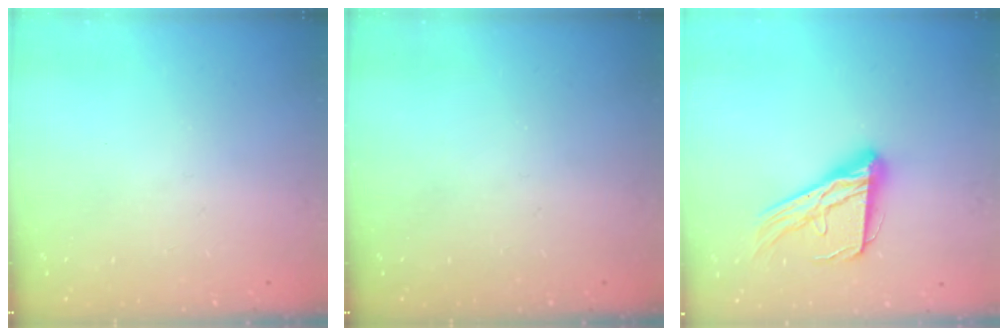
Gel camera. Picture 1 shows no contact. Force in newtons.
{"total": 0.0}
{"total": 16.5, "press": 16.4, "slide": 1.5}